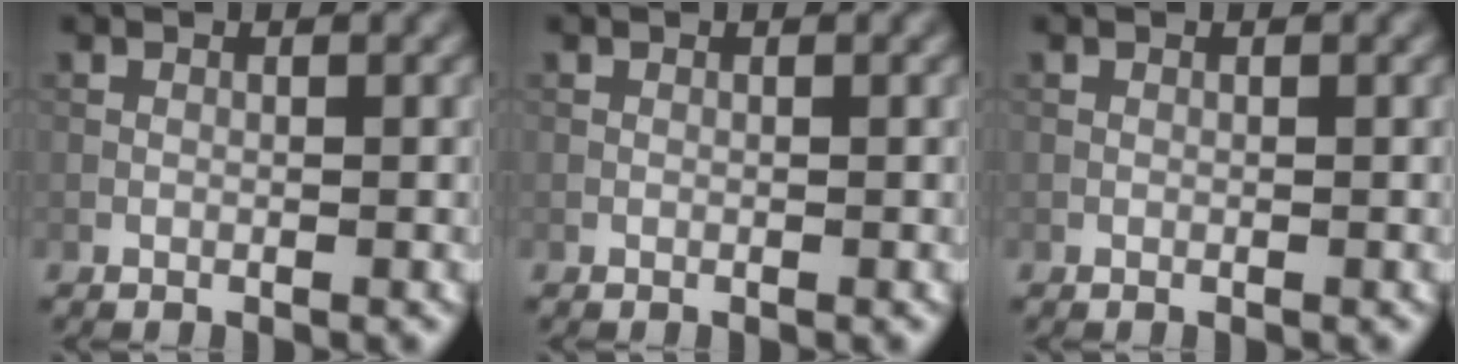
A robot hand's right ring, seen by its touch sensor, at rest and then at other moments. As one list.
[{"total": 0.0}, {"total": 0.0}]